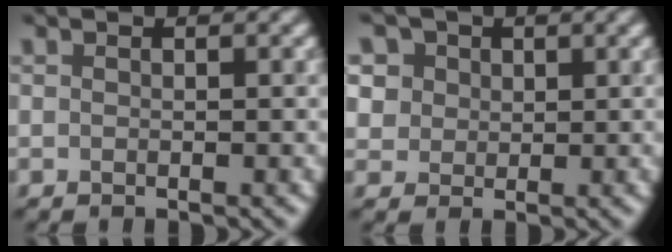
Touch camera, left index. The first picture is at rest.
{"total": 5.3, "force": [2.6, 4.2, 1.8], "torque": [-0.041, 0.016, 0.033]}